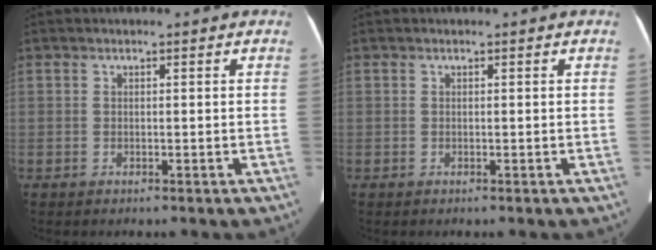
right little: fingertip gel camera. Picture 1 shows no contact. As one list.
[{"total": 0.0}]